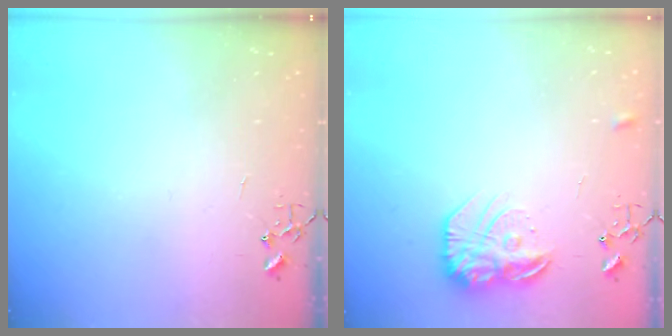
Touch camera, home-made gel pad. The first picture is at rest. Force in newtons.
{"total": 17.0, "press": 16.9, "slide": 1.4}